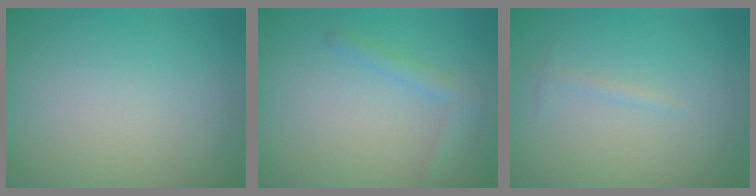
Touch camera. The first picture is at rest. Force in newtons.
{"total": 1.4, "press": 1.4, "slide": 0.1}
{"total": 0.6, "press": 0.6, "slide": 0.0}